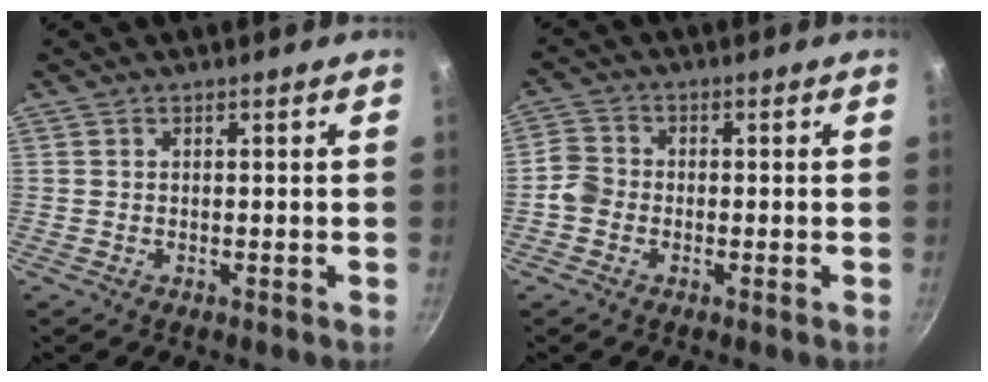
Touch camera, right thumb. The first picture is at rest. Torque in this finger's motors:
{"motor_torque": [0.85, 0.51, 0.38, 0.17, -0.02]}